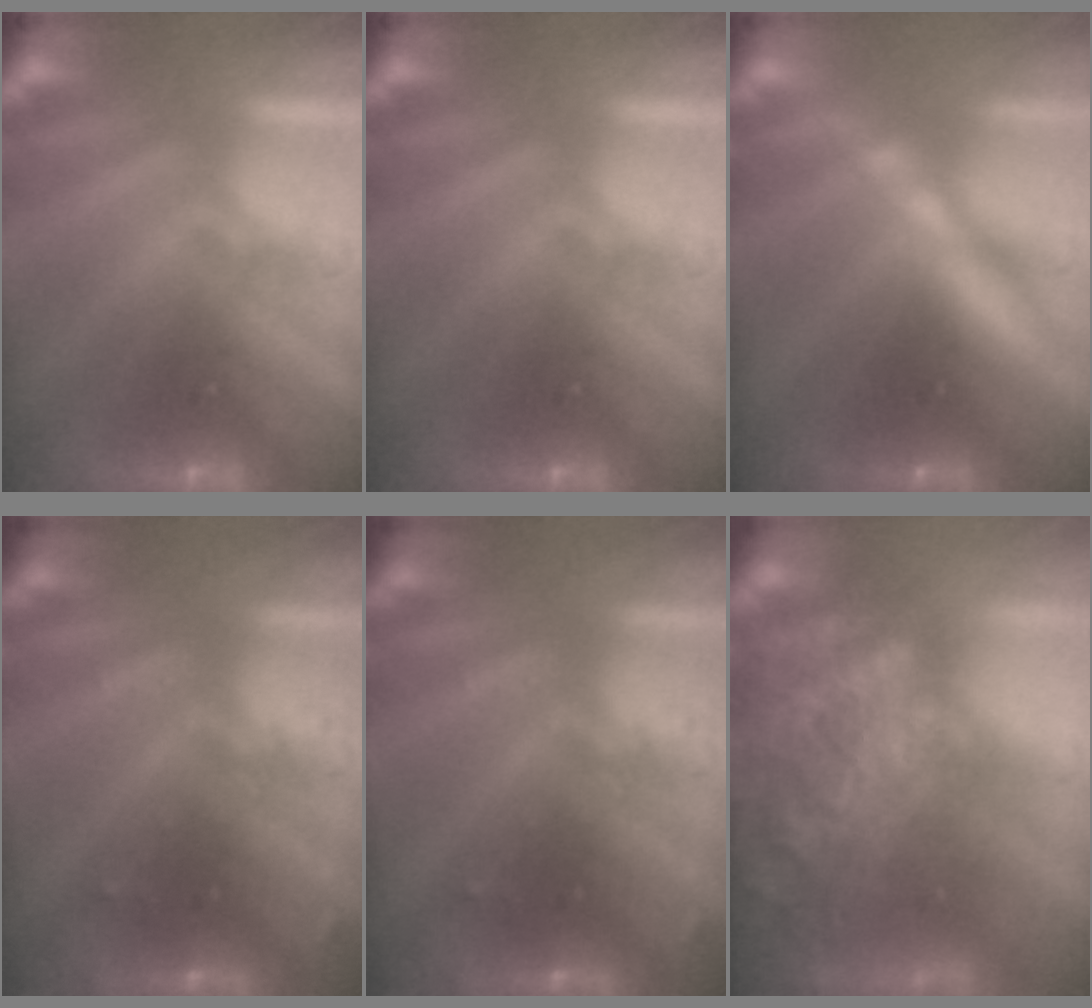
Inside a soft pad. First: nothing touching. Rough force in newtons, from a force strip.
{"total": 0.0}
{"total": 3.9}
{"total": 2.9}
{"total": 2.9}
{"total": 9.4}